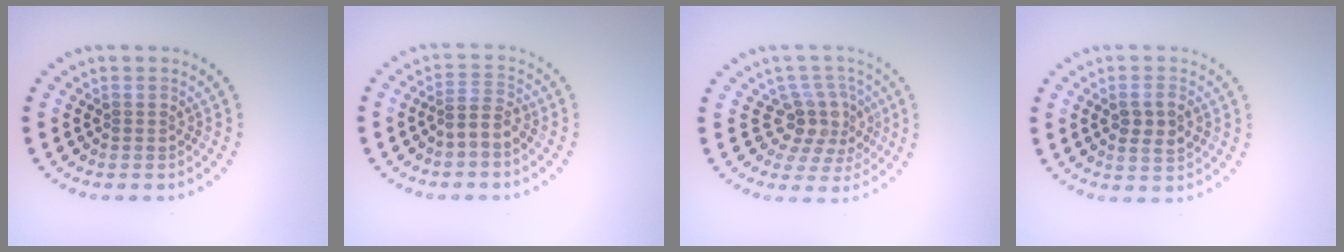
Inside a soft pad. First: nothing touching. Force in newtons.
{"total": 1.8, "press": 1.5, "slide": 1.0}
{"total": 3.7, "press": 2.8, "slide": 2.4}
{"total": 2.5, "press": 2.4, "slide": 0.4}